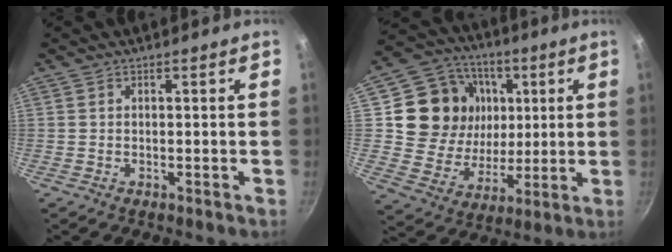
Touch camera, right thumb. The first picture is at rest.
{"total": 18.9, "force": [4.4, 16.2, 8.8], "torque": [-0.137, -0.005, 0.081]}